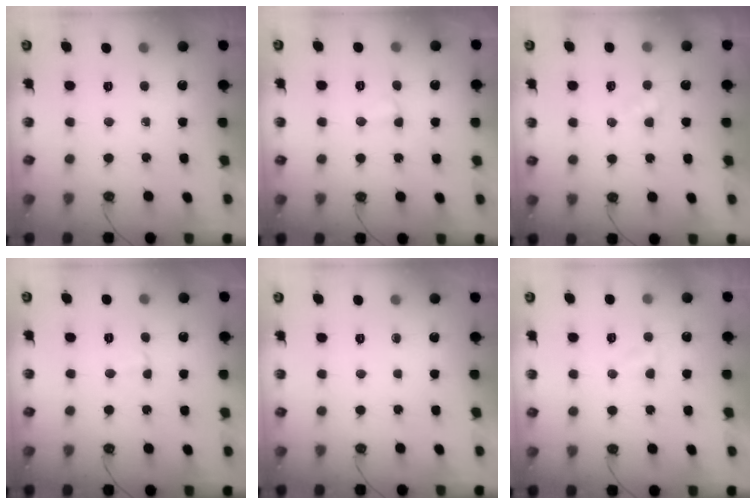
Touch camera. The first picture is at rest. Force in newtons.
{"total": 2.5, "press": 2.5, "slide": 0.5}
{"total": 3.7, "press": 3.7, "slide": 0.3}
{"total": 2.8, "press": 2.7, "slide": 0.3}
{"total": 0.0}
{"total": 2.7, "press": 2.7, "slide": 0.3}